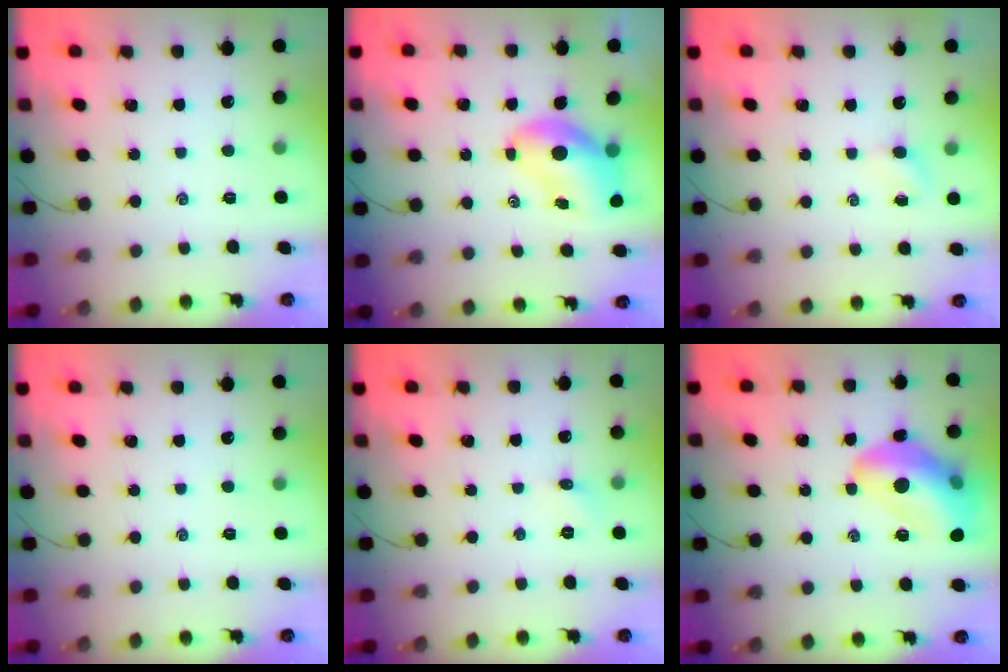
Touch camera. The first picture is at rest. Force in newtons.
{"total": 7.8, "press": 7.5, "slide": 2.3}
{"total": 2.9, "press": 2.7, "slide": 1.1}
{"total": 0.0}
{"total": 4.2, "press": 3.9, "slide": 1.5}
{"total": 16.8, "press": 16.4, "slide": 3.3}